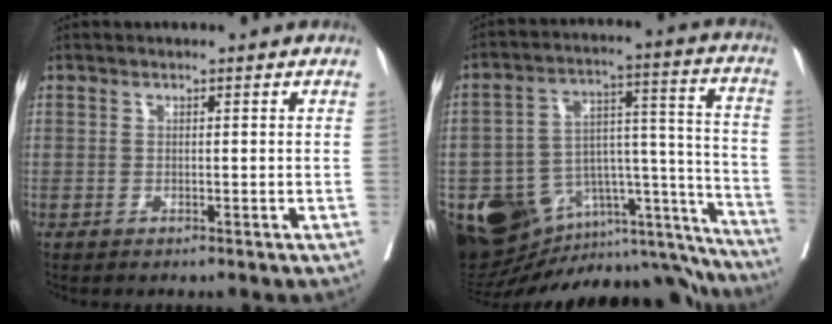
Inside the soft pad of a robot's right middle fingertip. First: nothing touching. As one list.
[{"total": 25.7, "force": [-18.2, 11.9, 13.6], "torque": [-0.170, 0.068, -0.248]}]